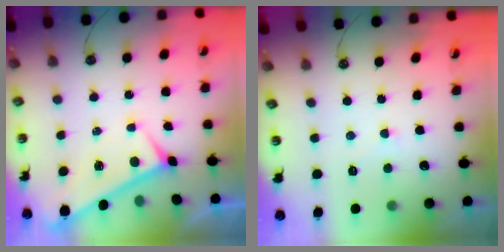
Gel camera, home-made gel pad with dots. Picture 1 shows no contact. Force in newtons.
{"total": 3.0, "press": 2.8, "slide": 0.8}